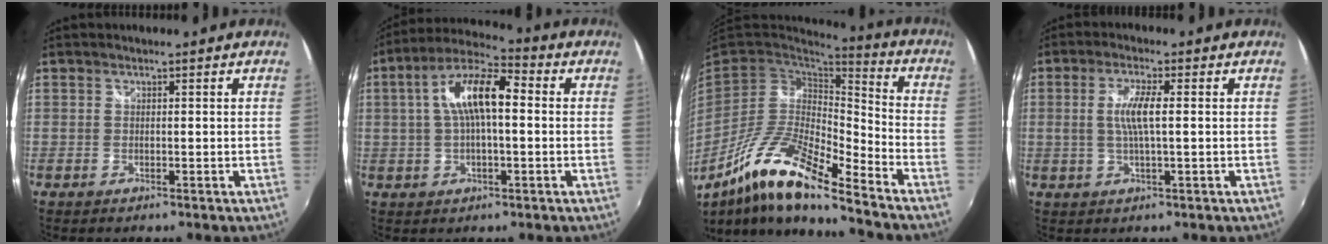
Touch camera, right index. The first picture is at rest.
{"total": 11.7, "force": [1.1, 4.2, 10.8], "torque": [-0.204, 0.025, 0.015]}
{"total": 17.3, "force": [-11.3, 3.2, 12.6], "torque": [-0.238, -0.022, -0.228]}
{"total": 5.5, "force": [0.4, 0.7, 5.5], "torque": [-0.104, 0.000, 0.009]}